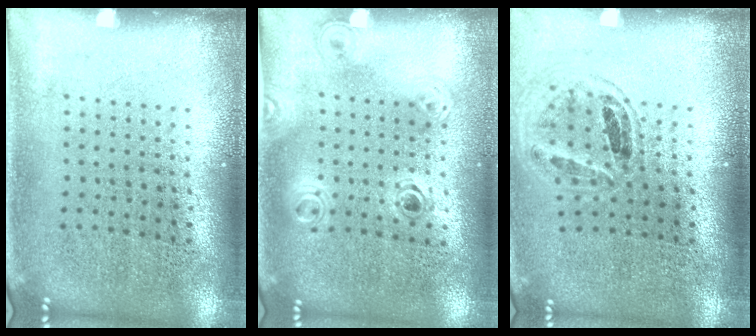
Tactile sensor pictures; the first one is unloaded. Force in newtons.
{"total": 1.2, "press": 1.1, "slide": 0.5}
{"total": 0.9, "press": 0.9, "slide": 0.2}